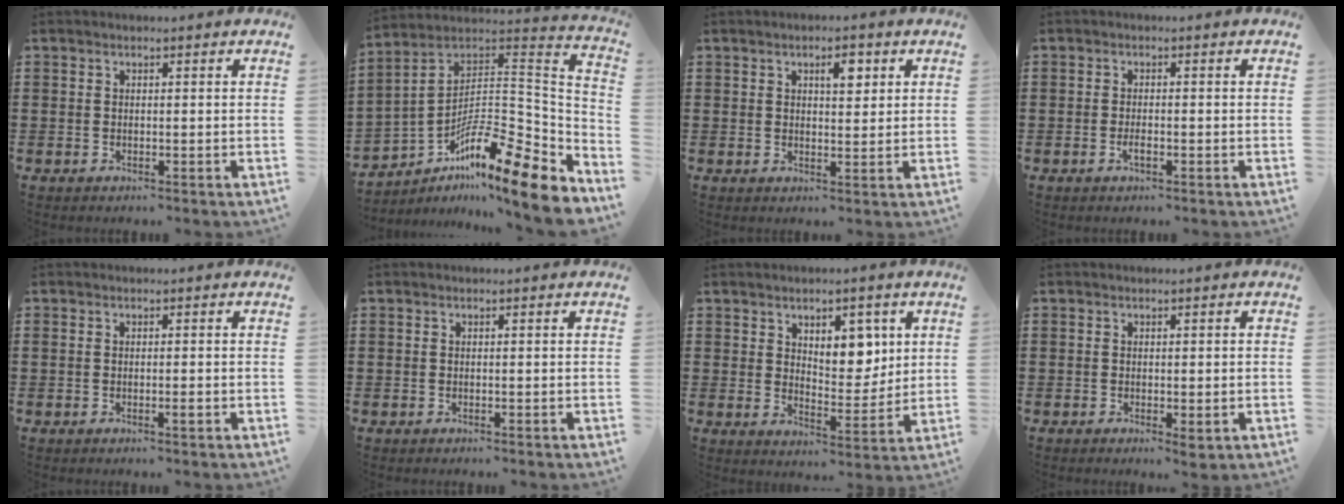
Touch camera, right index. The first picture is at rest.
{"total": 12.7, "force": [-8.6, 2.9, 8.9], "torque": [-0.127, -0.003, -0.165]}
{"total": 3.7, "force": [1.6, 1.5, 3.0], "torque": [-0.040, -0.001, 0.021]}
{"total": 1.5, "force": [-0.7, 0.4, 1.2], "torque": [-0.024, -0.003, -0.011]}
{"total": 1.0, "force": [-0.5, 0.1, 0.9], "torque": [-0.017, -0.004, -0.007]}
{"total": 0.0}
{"total": 6.4, "force": [3.3, 3.8, 4.0], "torque": [-0.059, -0.009, 0.053]}
{"total": 1.2, "force": [-0.3, 0.3, 1.1], "torque": [-0.020, -0.004, -0.003]}